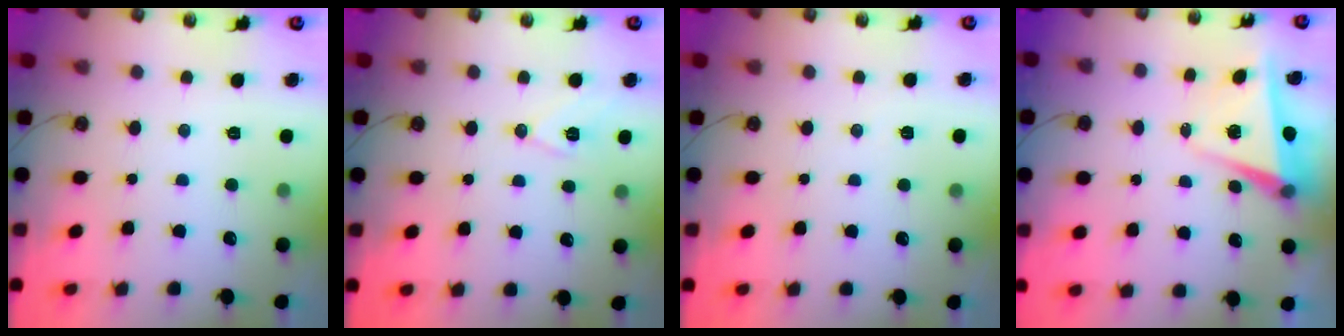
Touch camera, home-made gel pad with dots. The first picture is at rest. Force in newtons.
{"total": 8.4, "press": 7.5, "slide": 3.8}
{"total": 3.2, "press": 2.7, "slide": 1.7}
{"total": 5.4, "press": 5.3, "slide": 1.3}